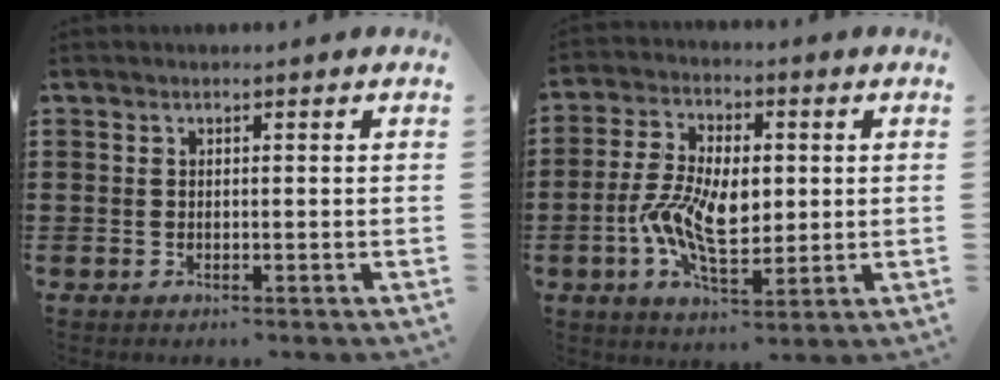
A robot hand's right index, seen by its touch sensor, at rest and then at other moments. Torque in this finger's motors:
{"motor_torque": [1.76, 0.38, 1.05, 0.21]}